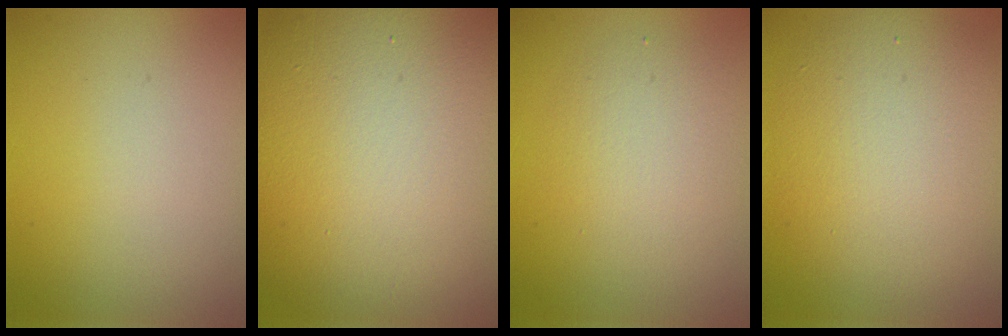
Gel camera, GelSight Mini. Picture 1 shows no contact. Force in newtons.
{"total": 18.0, "press": 17.9, "slide": 1.2}
{"total": 3.1, "press": 3.1, "slide": 0.1}
{"total": 7.3, "press": 7.3, "slide": 0.6}